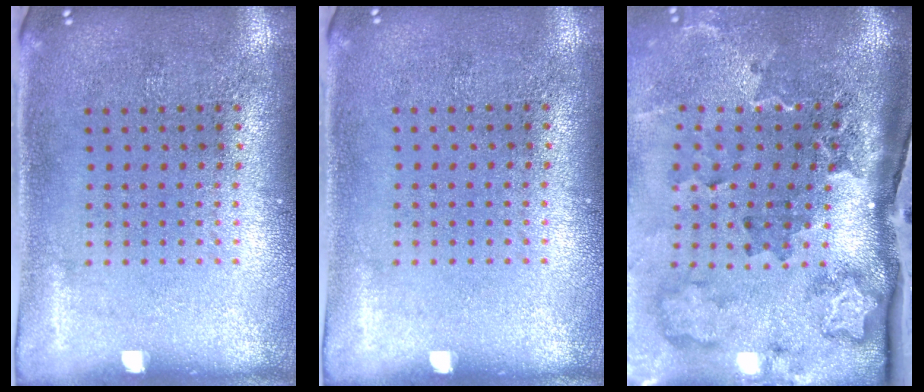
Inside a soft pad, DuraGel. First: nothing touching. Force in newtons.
{"total": 0.0}
{"total": 3.5, "press": 2.4, "slide": 2.6}